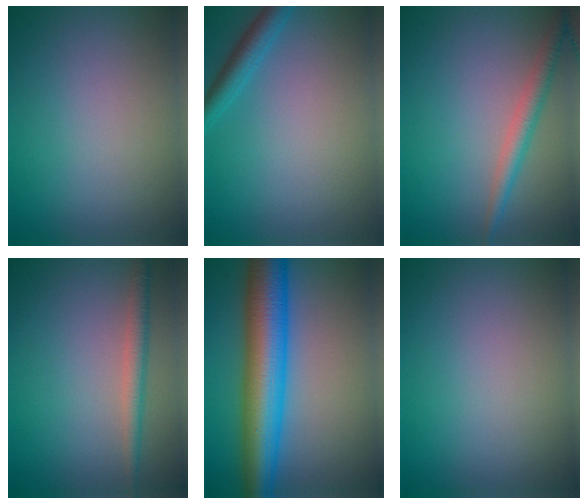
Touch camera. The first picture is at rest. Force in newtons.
{"total": 2.5, "press": 2.4, "slide": 0.1}
{"total": 2.5, "press": 2.5, "slide": 0.1}
{"total": 2.2, "press": 2.2, "slide": 0.0}
{"total": 10.1, "press": 10.1, "slide": 0.1}
{"total": 0.0}